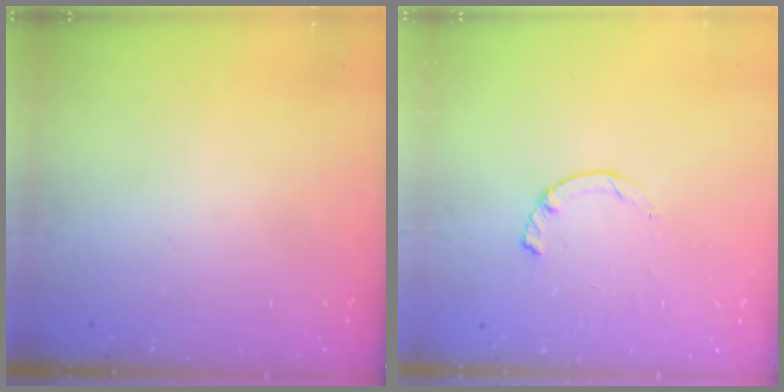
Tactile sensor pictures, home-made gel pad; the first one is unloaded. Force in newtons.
{"total": 2.3, "press": 2.3, "slide": 0.4}